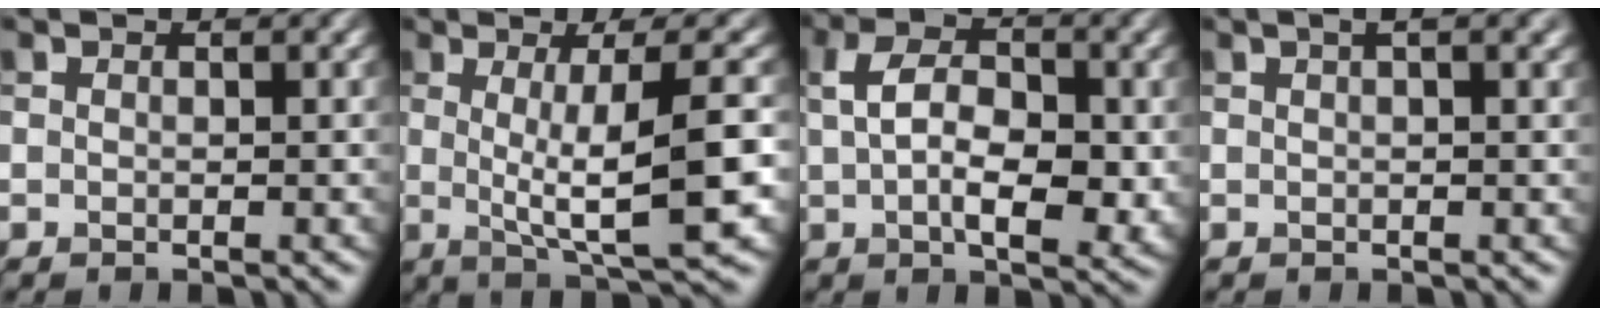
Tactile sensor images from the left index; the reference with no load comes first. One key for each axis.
{"total": 8.3, "fx": 0.0, "fy": 1.6, "fz": 8.2, "tx": -0.114, "ty": 0.003, "tz": 0.003}
{"total": 7.1, "fx": 0.5, "fy": 3.9, "fz": 5.9, "tx": -0.095, "ty": 0.001, "tz": 0.004}
{"total": 2.9, "fx": 1.3, "fy": 0.9, "fz": 2.5, "tx": -0.024, "ty": 0.008, "tz": 0.013}